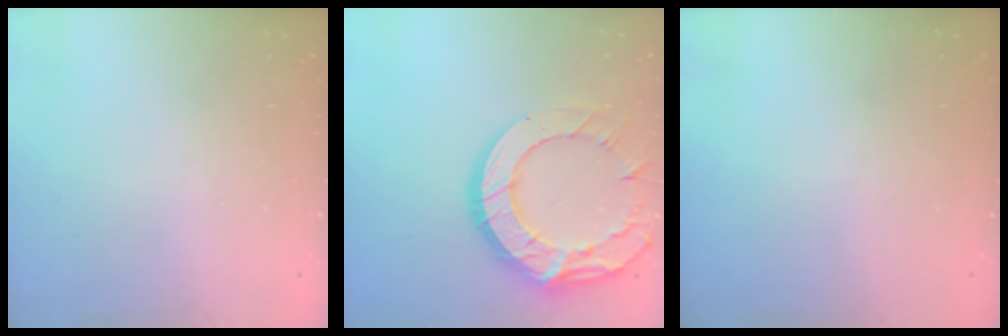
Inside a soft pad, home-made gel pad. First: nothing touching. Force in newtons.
{"total": 18.8, "press": 18.7, "slide": 1.6}
{"total": 0.0}